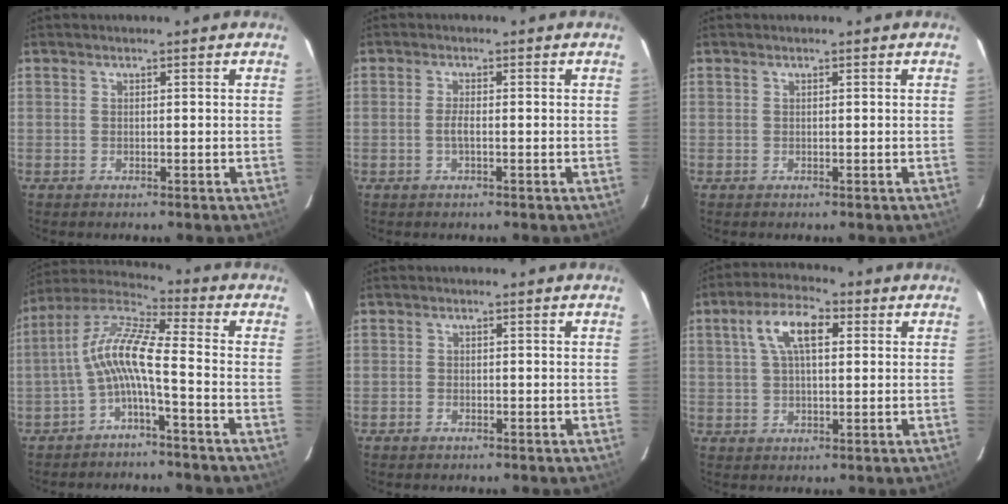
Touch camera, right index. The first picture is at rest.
{"total": 1.9, "force": [-0.5, 0.4, 1.8], "torque": [-0.037, 0.001, -0.011]}
{"total": 0.0}
{"total": 9.6, "force": [-2.7, 1.2, 9.1], "torque": [-0.201, 0.020, -0.058]}
{"total": 0.9, "force": [-0.7, 0.6, 0.0], "torque": [-0.002, 0.000, -0.015]}
{"total": 8.6, "force": [2.7, 3.8, 7.2], "torque": [-0.135, 0.022, 0.047]}